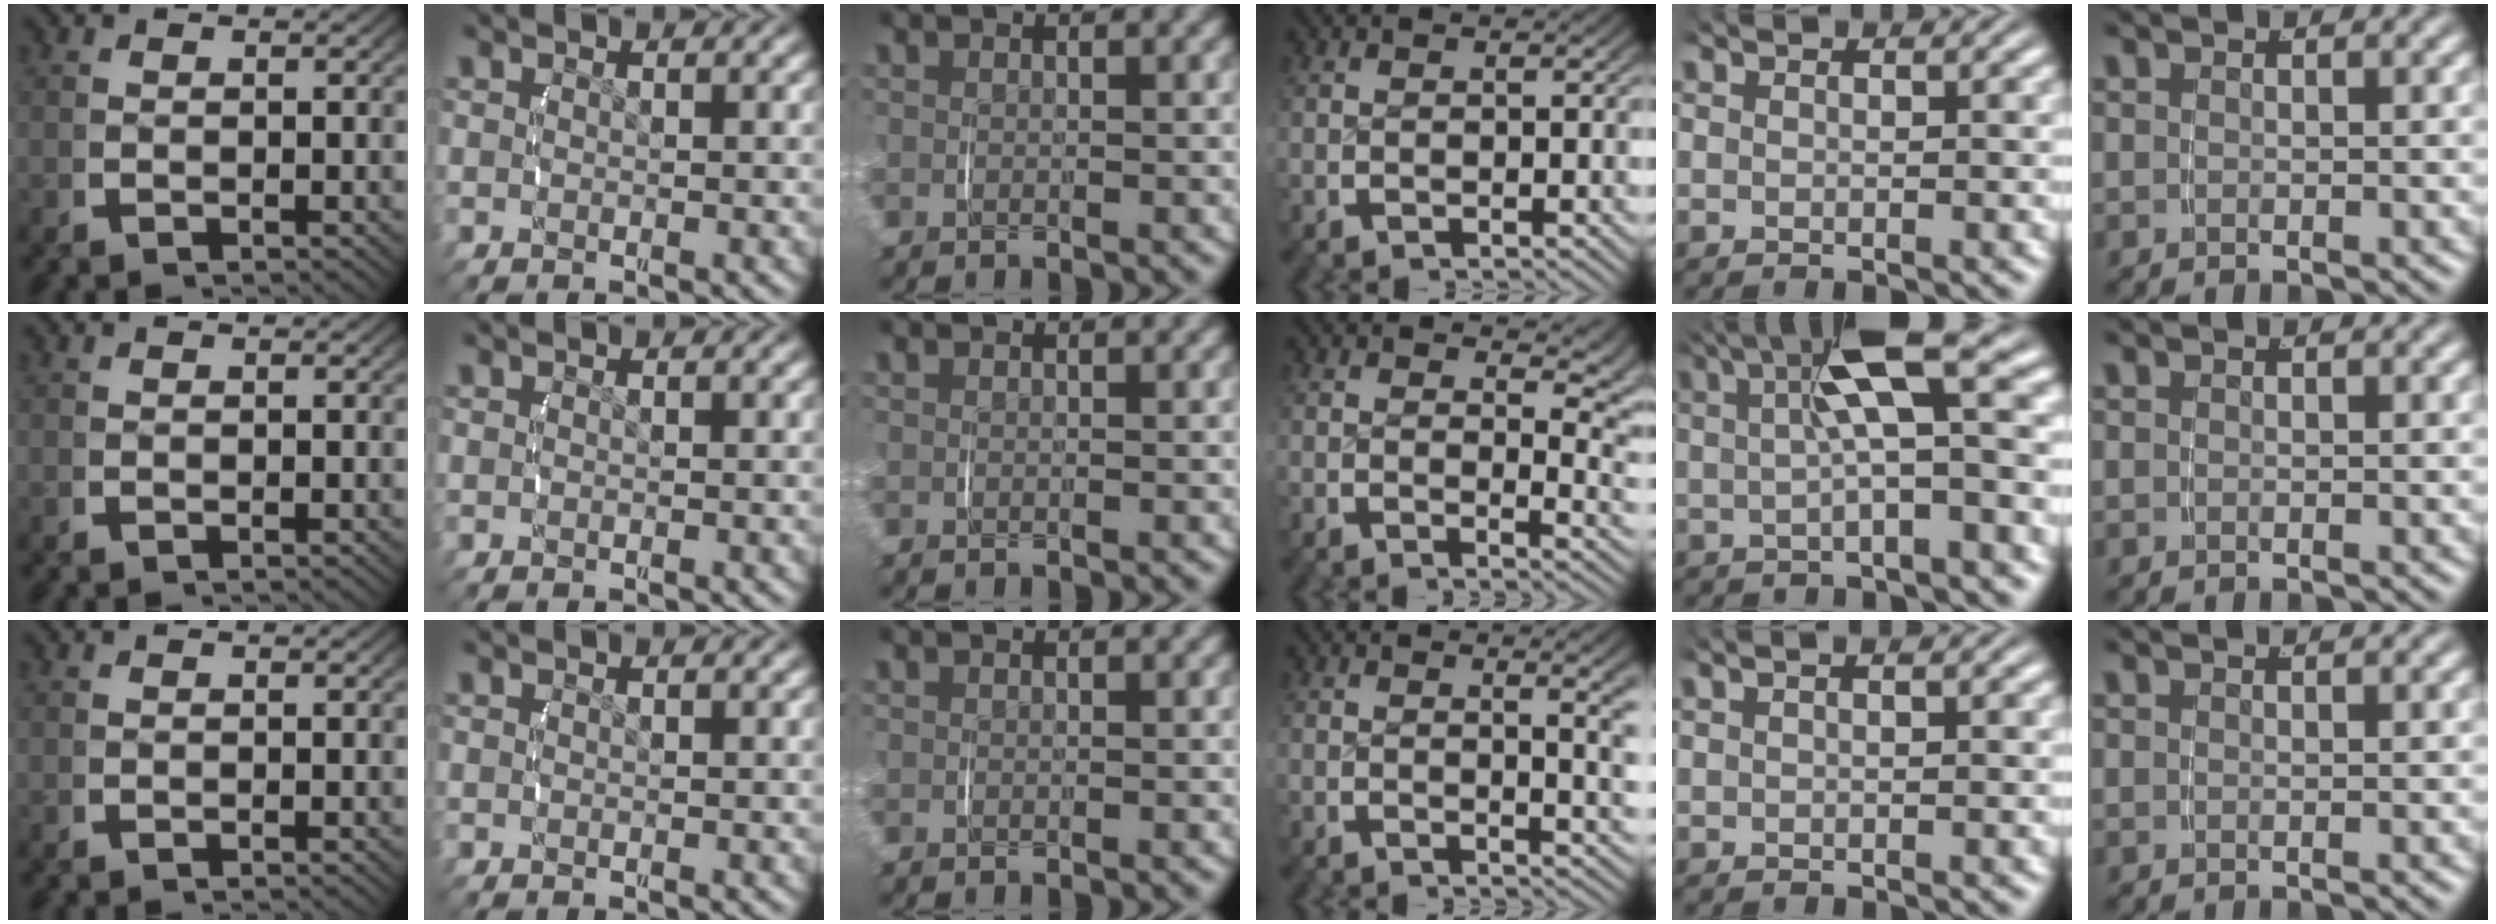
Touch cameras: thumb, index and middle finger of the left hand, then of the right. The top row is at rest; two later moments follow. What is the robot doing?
{"motion": "lift_and_place", "object": "measuring cup"}